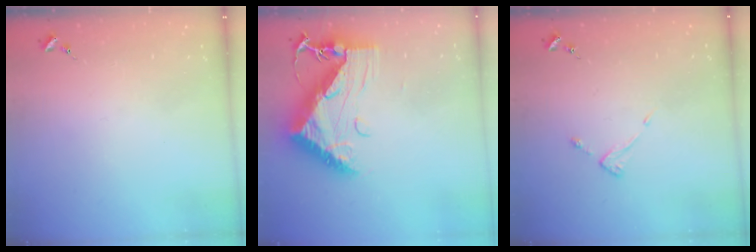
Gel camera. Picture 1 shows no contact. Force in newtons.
{"total": 14.1, "press": 14.0, "slide": 1.3}
{"total": 2.6, "press": 2.6, "slide": 0.3}